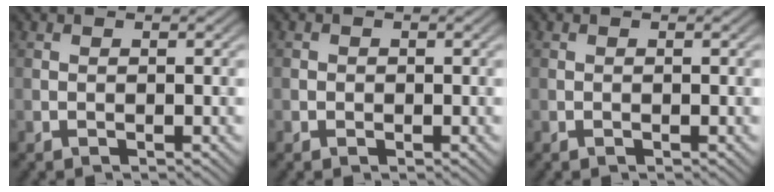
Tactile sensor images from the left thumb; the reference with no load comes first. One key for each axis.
{"total": 0.9, "fx": -0.1, "fy": 0.9, "fz": 0.1, "tx": 0.002, "ty": -0.004, "tz": -0.006}
{"total": 0.0}